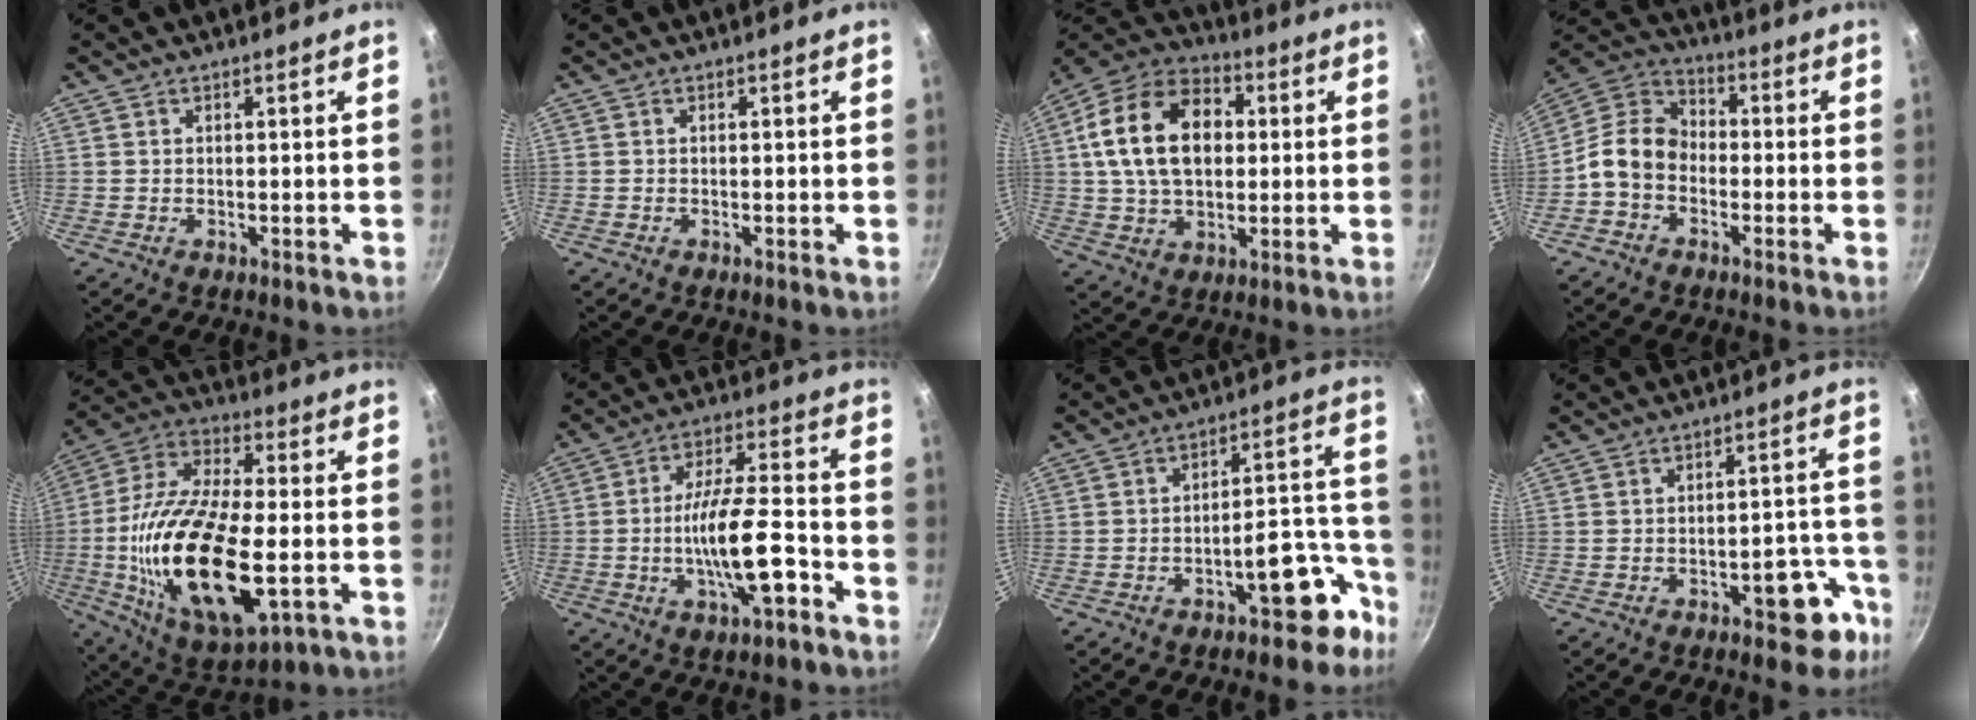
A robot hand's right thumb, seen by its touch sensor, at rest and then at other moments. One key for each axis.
{"total": 0.0}
{"total": 19.2, "fx": 2.9, "fy": 13.0, "fz": 13.8, "tx": -0.216, "ty": 0.023, "tz": 0.037}
{"total": 10.0, "fx": -2.8, "fy": 7.5, "fz": 5.9, "tx": -0.083, "ty": 0.047, "tz": -0.079}
{"total": 26.0, "fx": -4.3, "fy": 11.4, "fz": 22.9, "tx": -0.441, "ty": 0.013, "tz": -0.078}
{"total": 13.0, "fx": -4.7, "fy": 3.6, "fz": 11.6, "tx": -0.193, "ty": 0.029, "tz": -0.081}
{"total": 11.0, "fx": -6.5, "fy": 4.8, "fz": 7.5, "tx": -0.039, "ty": 0.085, "tz": -0.083}
{"total": 8.7, "fx": -4.7, "fy": 4.3, "fz": 5.9, "tx": -0.028, "ty": 0.049, "tz": -0.048}